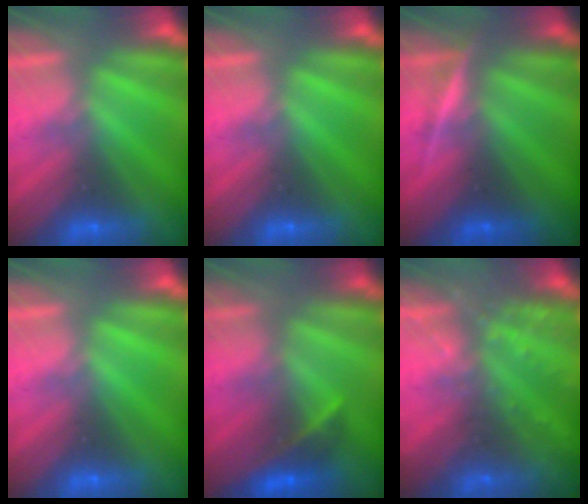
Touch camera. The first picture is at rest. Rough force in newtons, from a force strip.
{"total": 0.0}
{"total": 3.8}
{"total": 0.0}
{"total": 2.4}
{"total": 7.5}